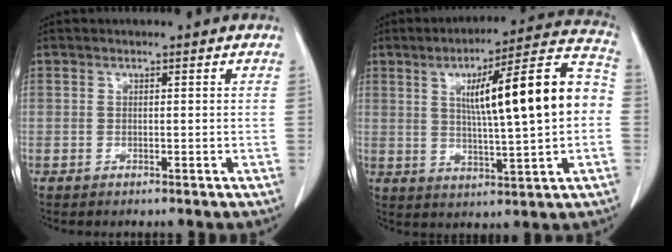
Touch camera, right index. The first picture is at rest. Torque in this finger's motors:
{"motor_torque": [1.38, 0.76, 0.40, 0.18]}